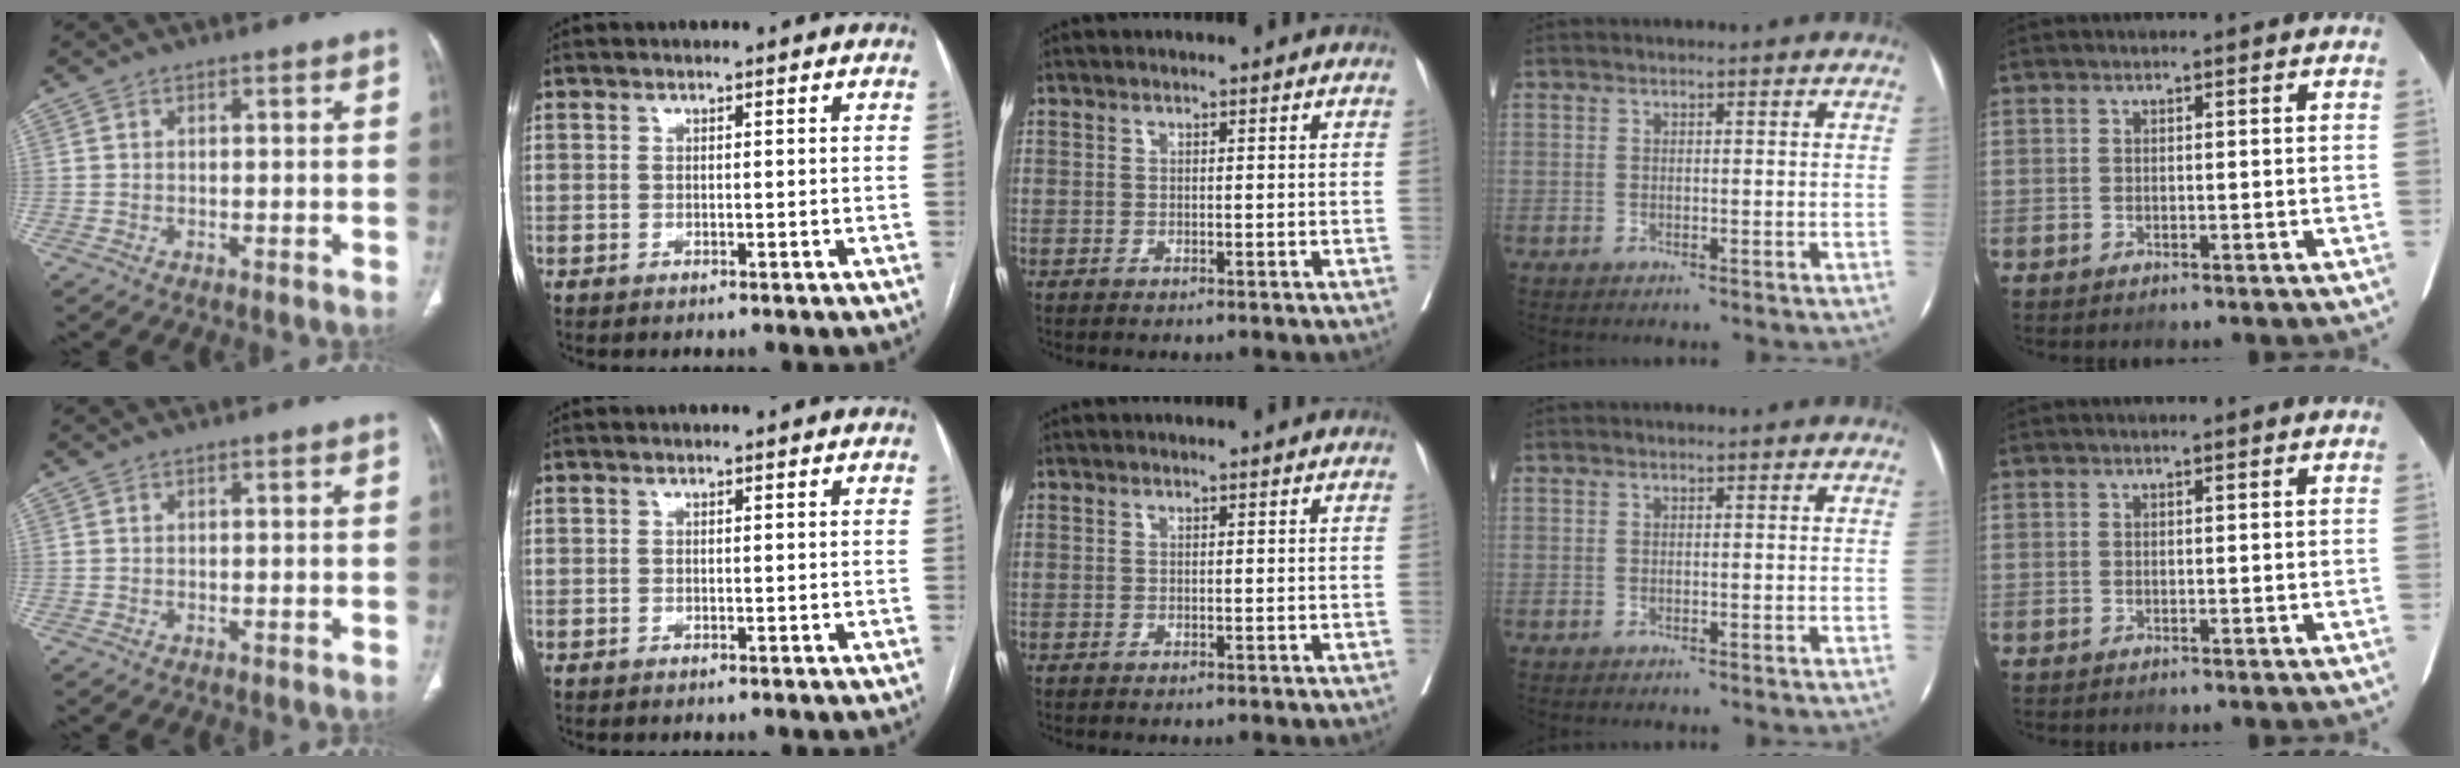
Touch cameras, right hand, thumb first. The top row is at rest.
{}